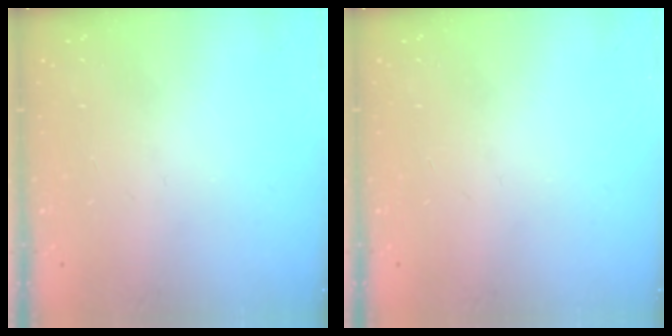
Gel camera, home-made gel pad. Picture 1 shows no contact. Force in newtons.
{"total": 0.0}